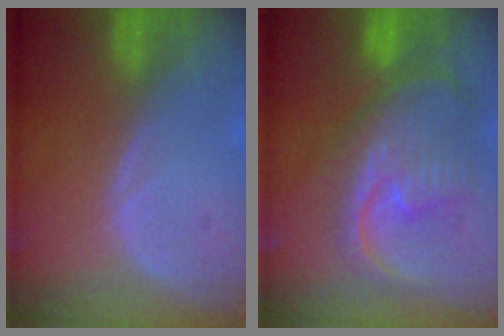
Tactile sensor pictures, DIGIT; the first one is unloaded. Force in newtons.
{"total": 12.2, "press": 10.5, "slide": 6.2}